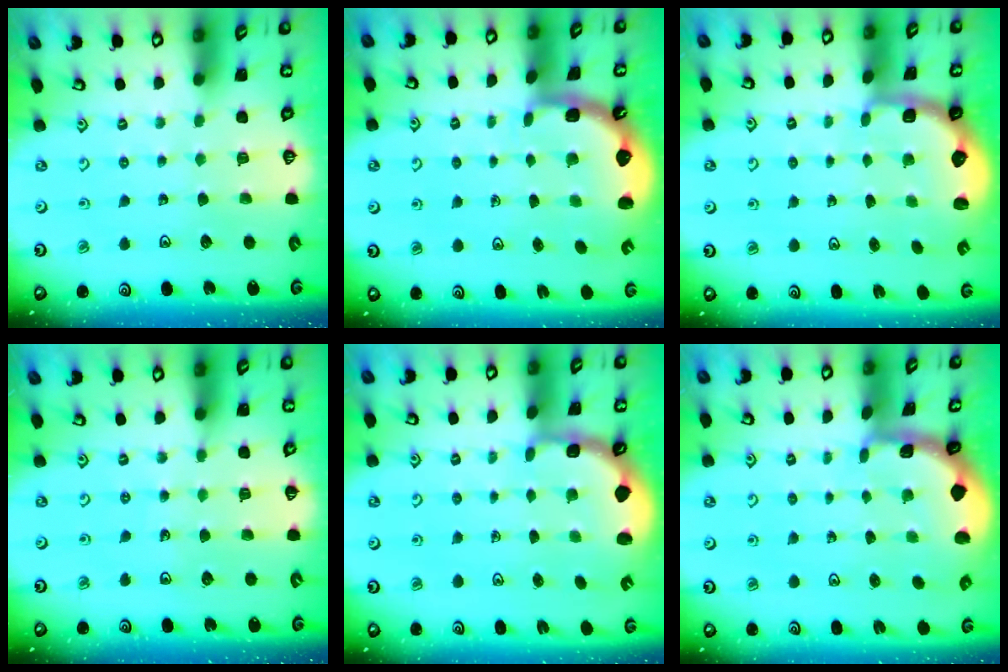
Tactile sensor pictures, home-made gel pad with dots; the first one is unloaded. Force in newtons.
{"total": 2.5, "press": 1.6, "slide": 1.9}
{"total": 2.3, "press": 1.7, "slide": 1.5}
{"total": 5.5, "press": 5.3, "slide": 1.5}
{"total": 2.2, "press": 1.9, "slide": 1.1}
{"total": 2.3, "press": 2.3, "slide": 0.3}